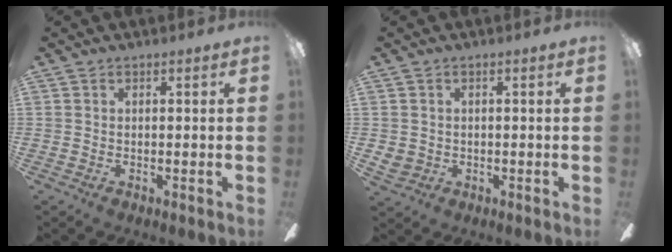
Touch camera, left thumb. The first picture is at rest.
{"total": 2.4, "force": [0.0, 2.2, 0.9], "torque": [-0.016, 0.003, 0.001]}